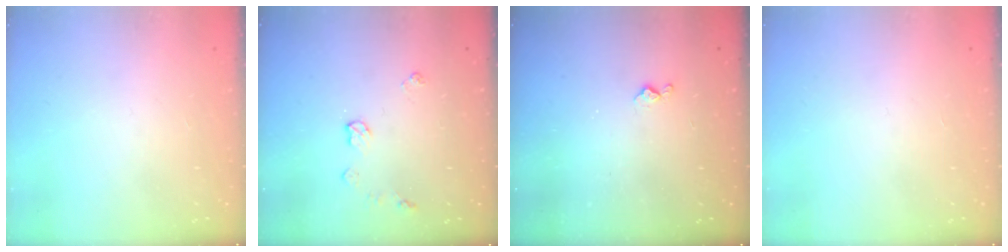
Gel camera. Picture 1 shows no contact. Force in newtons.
{"total": 6.5, "press": 6.5, "slide": 0.3}
{"total": 3.8, "press": 3.8, "slide": 0.3}
{"total": 0.0}